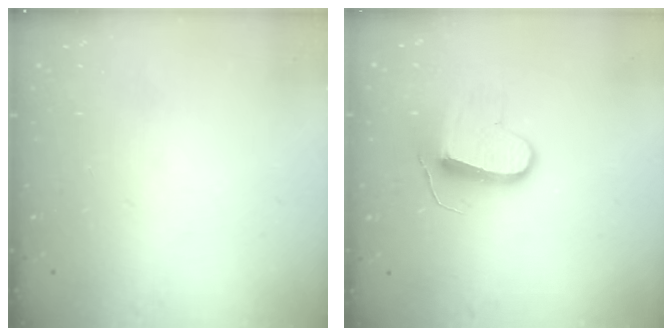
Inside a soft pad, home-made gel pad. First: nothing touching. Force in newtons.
{"total": 9.5, "press": 9.5, "slide": 0.7}